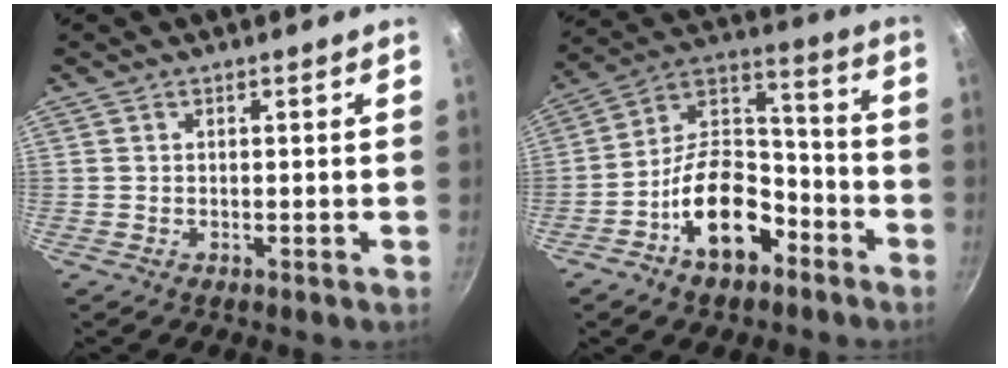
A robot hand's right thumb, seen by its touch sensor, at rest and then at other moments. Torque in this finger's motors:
{"motor_torque": [0.19, 0.47, 1.11, -1.23, 0.36]}